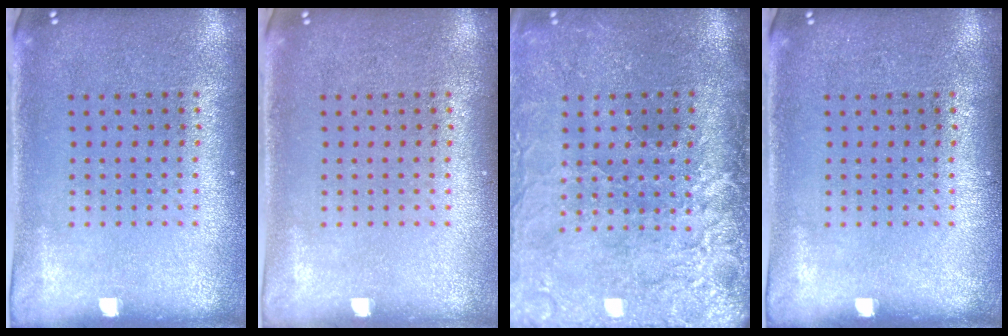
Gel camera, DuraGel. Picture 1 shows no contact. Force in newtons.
{"total": 0.0}
{"total": 4.3, "press": 3.6, "slide": 2.3}
{"total": 0.0}